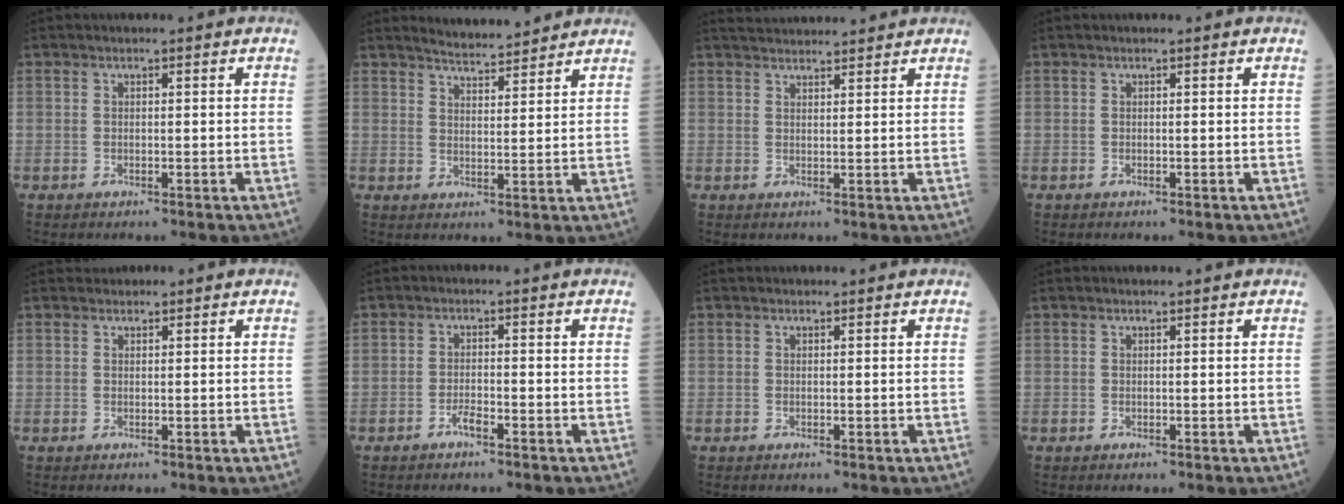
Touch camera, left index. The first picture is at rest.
{"total": 6.2, "force": [6.0, 0.6, 1.4], "torque": [-0.031, 0.009, 0.091]}
{"total": 6.7, "force": [6.5, 0.5, 1.6], "torque": [-0.028, 0.036, 0.095]}
{"total": 0.0}
{"total": 0.7, "force": [0.6, 0.3, -0.1], "torque": [-0.004, 0.008, 0.009]}
{"total": 1.7, "force": [-1.3, 0.1, 1.0], "torque": [-0.025, 0.000, -0.023]}
{"total": 0.6, "force": [0.6, 0.1, 0.0], "torque": [-0.007, 0.013, 0.012]}
{"total": 0.0}